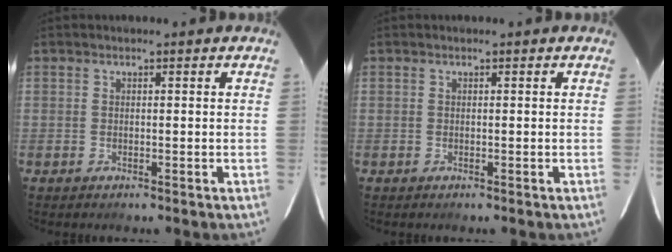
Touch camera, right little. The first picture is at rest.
{"total": 0.0}